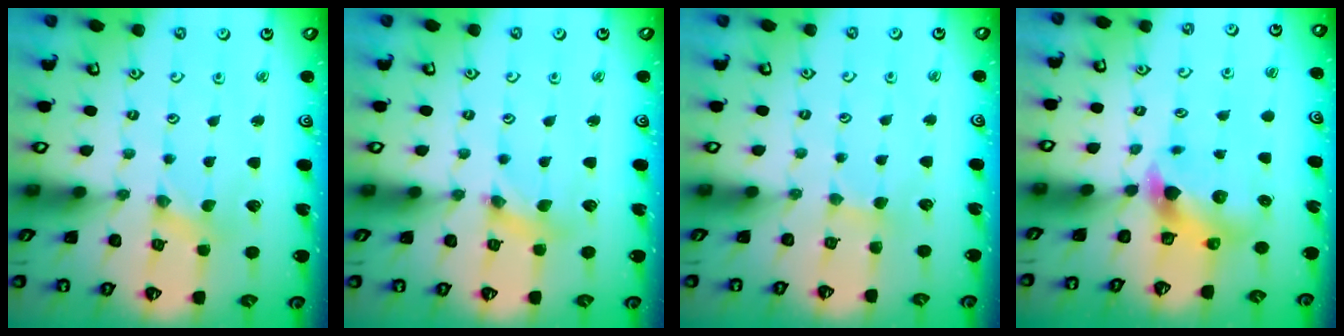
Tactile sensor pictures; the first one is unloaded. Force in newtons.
{"total": 3.0, "press": 3.0, "slide": 0.3}
{"total": 2.1, "press": 2.0, "slide": 0.3}
{"total": 7.1, "press": 7.0, "slide": 0.8}